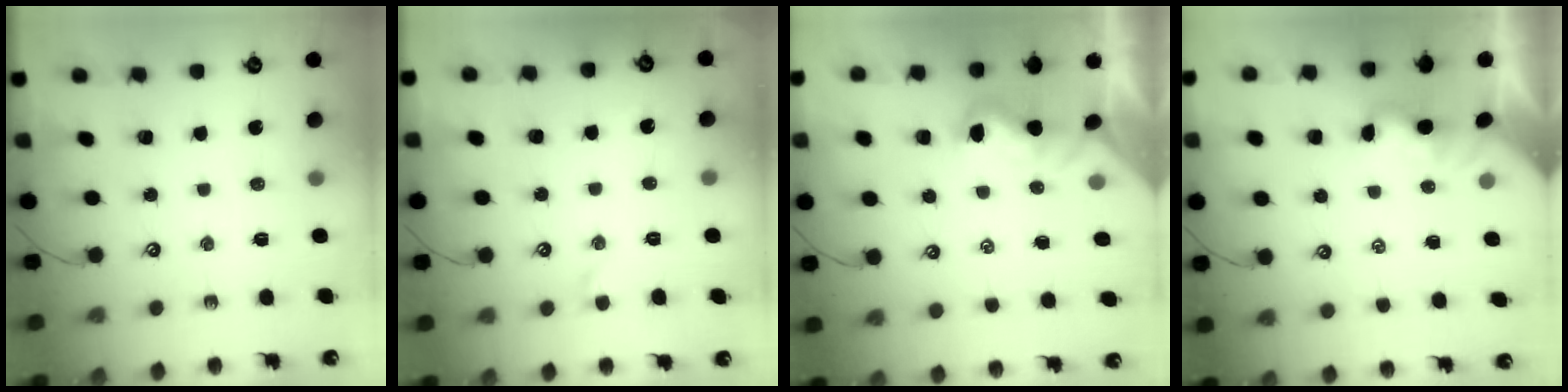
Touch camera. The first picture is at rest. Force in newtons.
{"total": 0.7, "press": 0.4, "slide": 0.6}
{"total": 0.6, "press": 0.4, "slide": 0.5}
{"total": 2.0, "press": 2.0, "slide": 0.5}